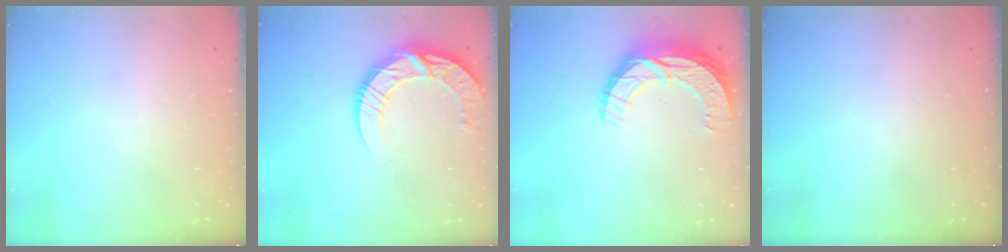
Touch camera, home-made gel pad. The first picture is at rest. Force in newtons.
{"total": 13.9, "press": 13.8, "slide": 1.4}
{"total": 12.5, "press": 12.5, "slide": 0.7}
{"total": 0.0}